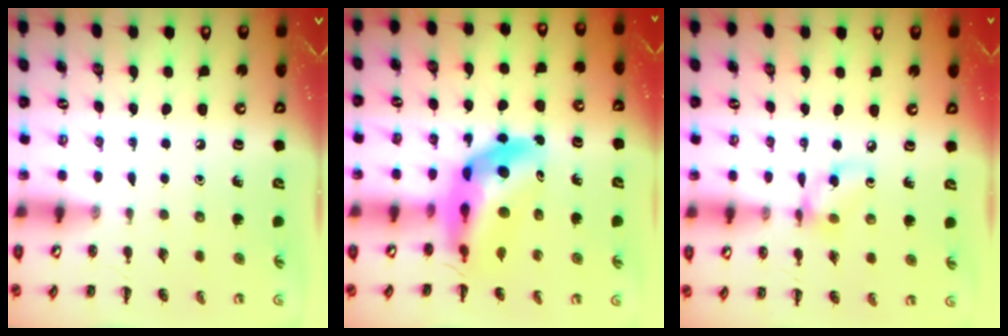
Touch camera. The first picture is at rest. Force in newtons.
{"total": 13.4, "press": 12.8, "slide": 4.0}
{"total": 6.6, "press": 6.6, "slide": 0.1}